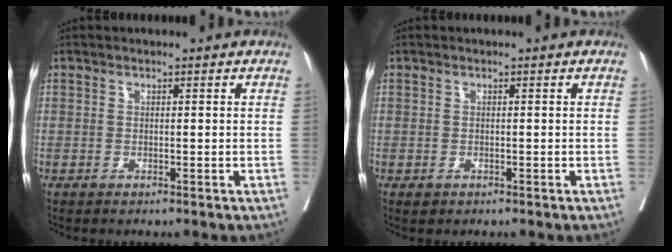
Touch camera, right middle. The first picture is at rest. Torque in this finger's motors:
{"motor_torque": [0.32, -0.16, 0.02, 0.00]}